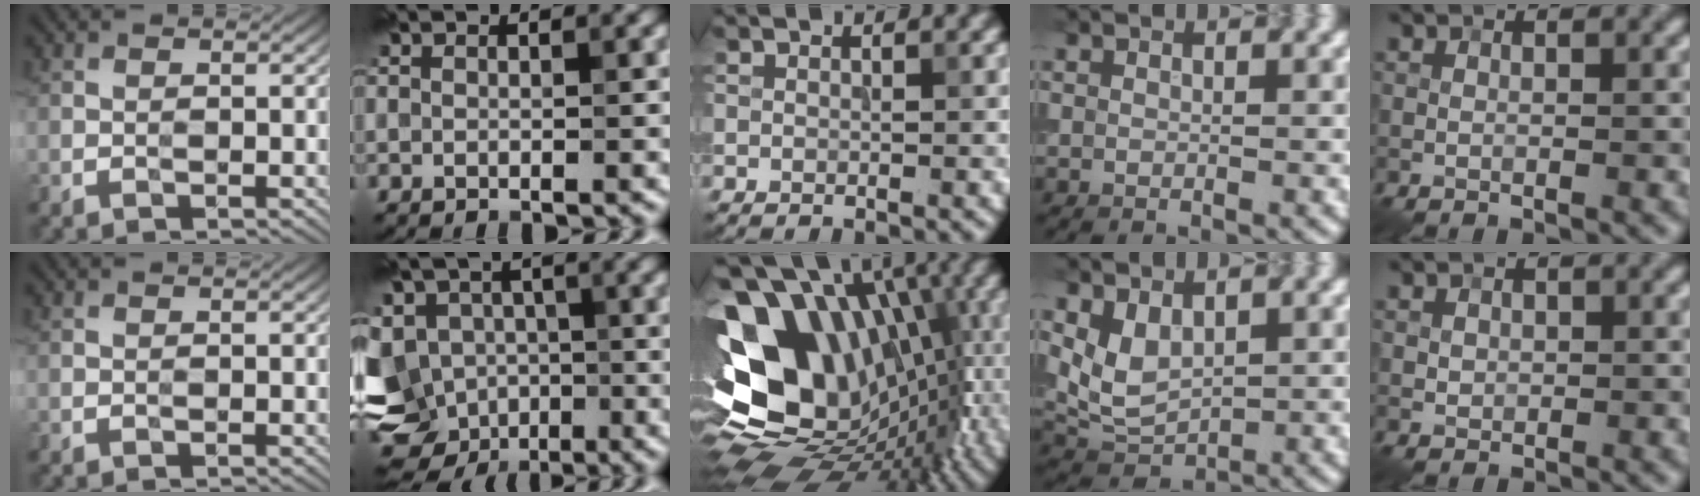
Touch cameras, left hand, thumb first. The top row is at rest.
{"index": {"total": 13.2, "force": [-5.7, 10.7, 5.2], "torque": [-0.104, -0.008, -0.106]}, "middle": {"total": 17.6, "force": [0.9, 12.3, 12.5], "torque": [-0.209, 0.018, 0.037]}, "ring": {"total": 3.4, "force": [1.0, 2.3, 2.3], "torque": [-0.046, -0.007, 0.028]}, "little": {"total": 0.6, "force": [0.1, 0.6, 0.1], "torque": [-0.005, -0.001, 0.004]}}